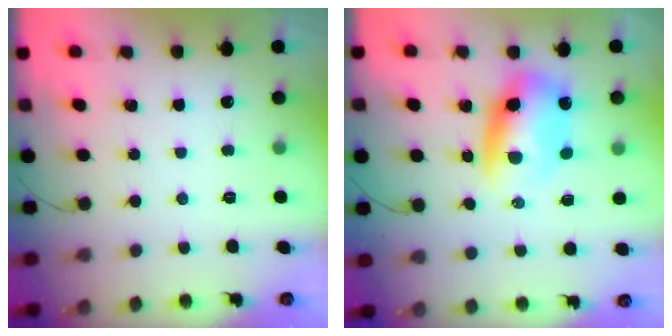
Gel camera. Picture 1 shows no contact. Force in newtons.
{"total": 9.5, "press": 9.1, "slide": 2.5}